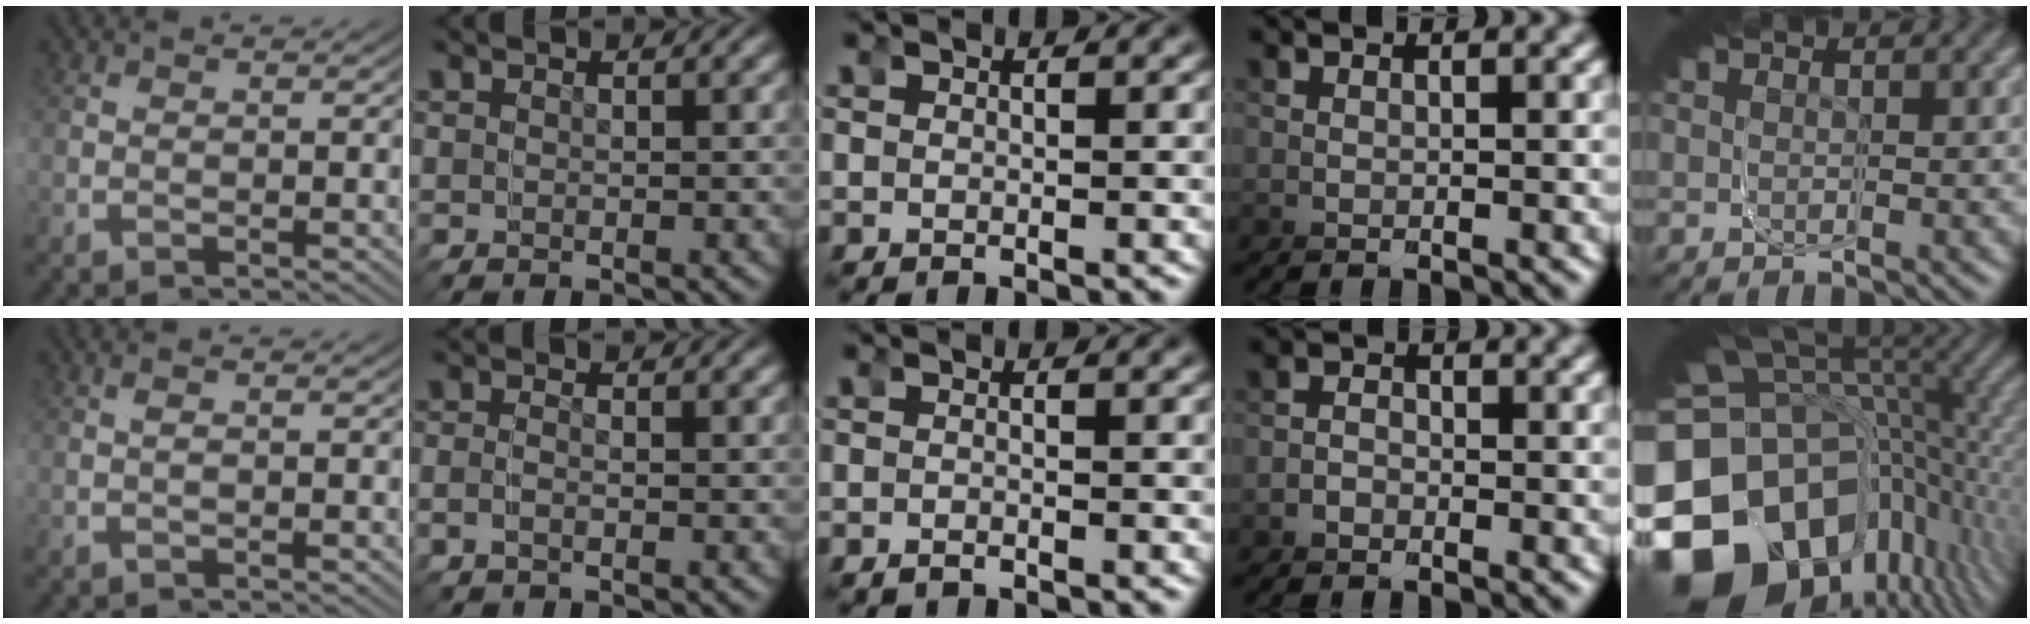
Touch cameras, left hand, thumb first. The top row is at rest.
{"thumb": {"total": 0.7, "force": [-0.1, -0.5, 0.6], "torque": [-0.008, 0.005, -0.007]}, "index": {"total": 3.3, "force": [-2.0, -2.6, -0.6], "torque": [0.006, 0.000, -0.032]}, "middle": {"total": 0.9, "force": [-0.8, 0.3, 0.2], "torque": [-0.012, -0.002, -0.017]}, "ring": {"total": 3.2, "force": [-1.5, -0.3, -2.8], "torque": [0.016, -0.018, -0.022]}, "little": {"total": 23.7, "force": [-7.5, 15.1, 16.7], "torque": [-0.283, -0.069, -0.101]}}